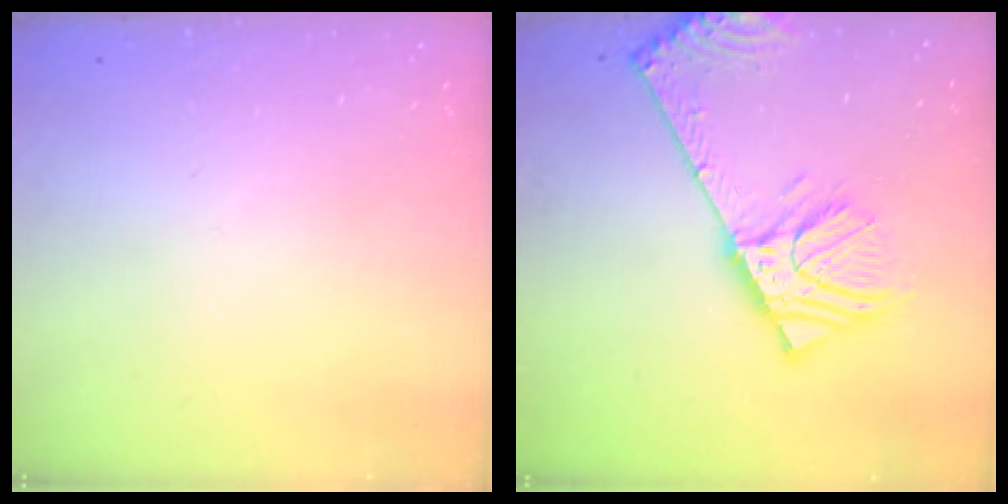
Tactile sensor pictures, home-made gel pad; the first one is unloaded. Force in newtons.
{"total": 13.3, "press": 13.1, "slide": 2.6}